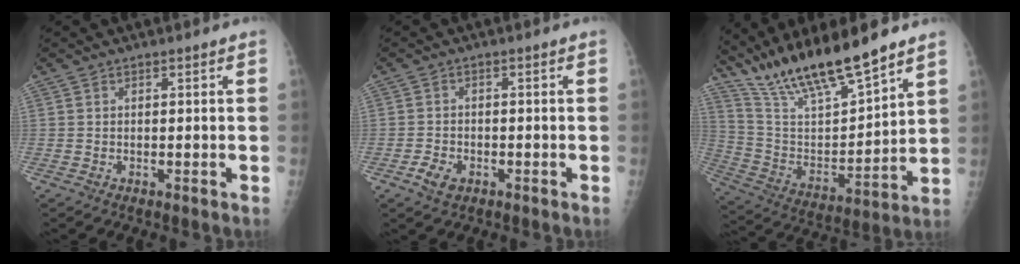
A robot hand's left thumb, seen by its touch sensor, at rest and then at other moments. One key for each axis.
{"total": 3.5, "fx": -1.8, "fy": 2.4, "fz": 1.9, "tx": -0.032, "ty": 0.003, "tz": -0.030}
{"total": 19.6, "fx": 15.7, "fy": 3.6, "fz": 11.1, "tx": -0.175, "ty": -0.070, "tz": 0.296}